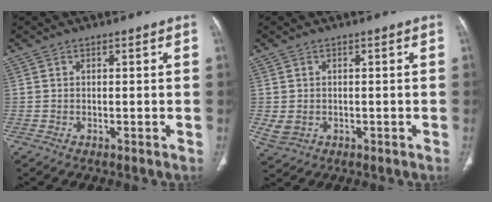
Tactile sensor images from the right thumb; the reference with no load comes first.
{"total": 3.1, "force": [-0.3, 2.6, 1.7], "torque": [-0.037, 0.000, 0.007]}